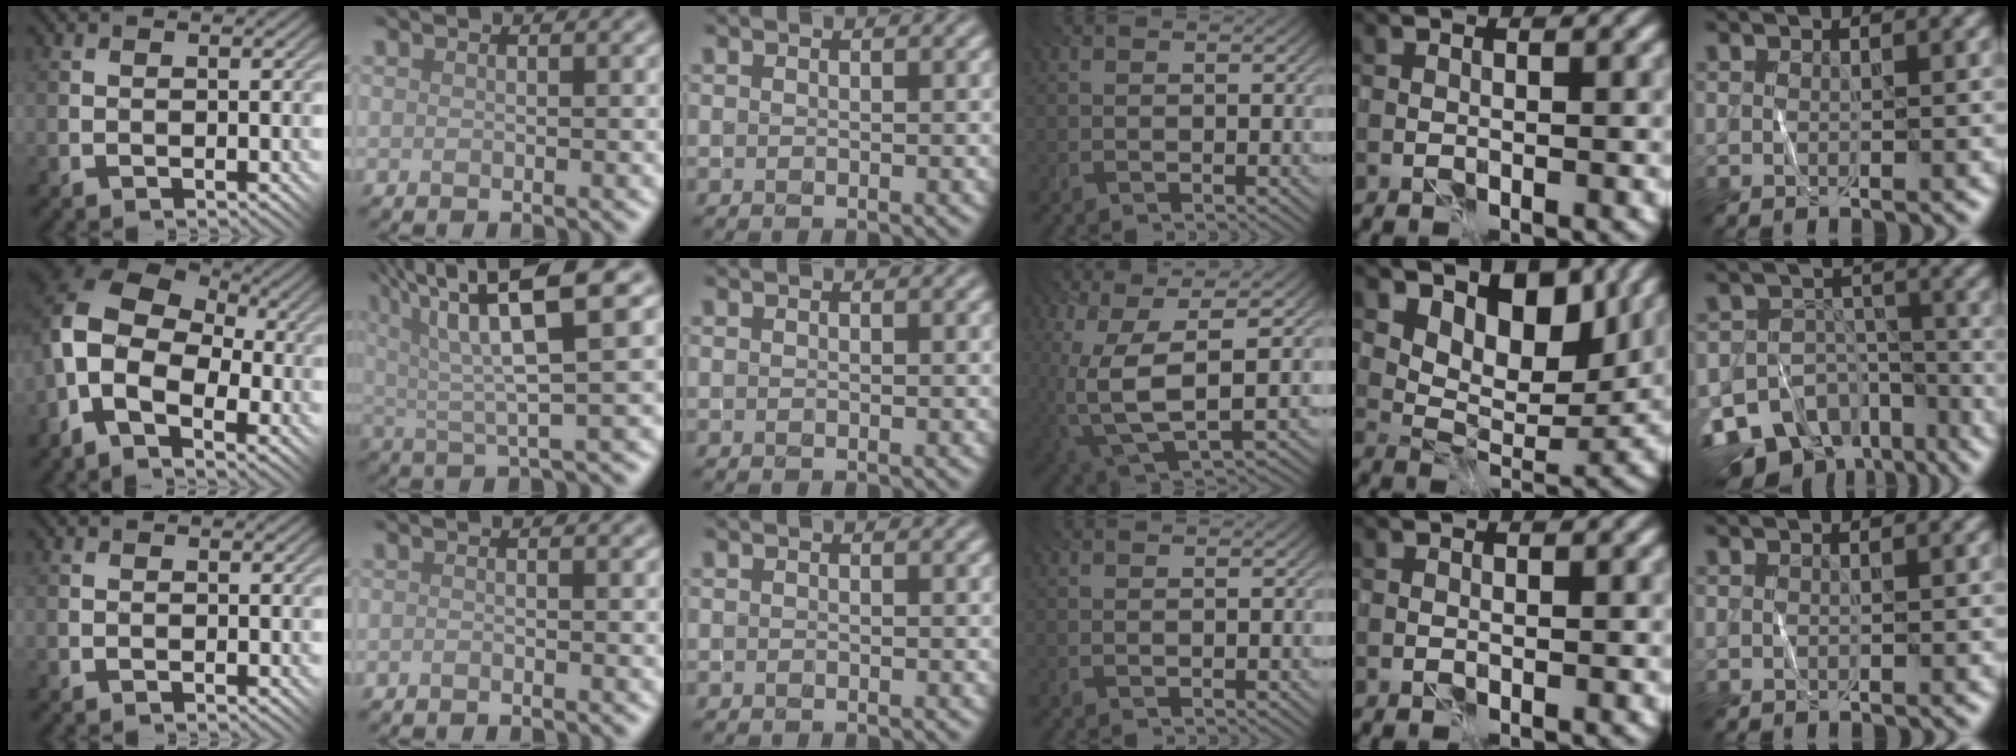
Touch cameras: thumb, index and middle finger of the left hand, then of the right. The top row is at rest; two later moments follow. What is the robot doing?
{"motion": "fold", "object": "shorts"}